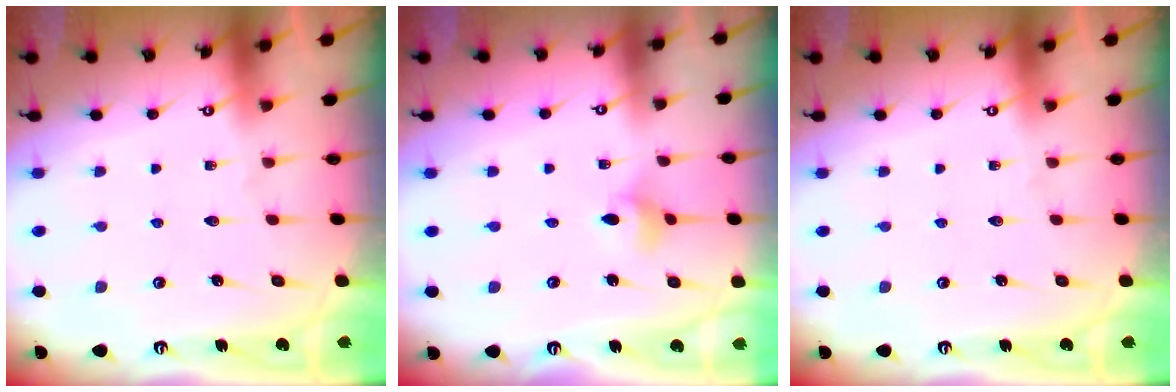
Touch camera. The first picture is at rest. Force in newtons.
{"total": 3.8, "press": 3.7, "slide": 0.7}
{"total": 0.0}